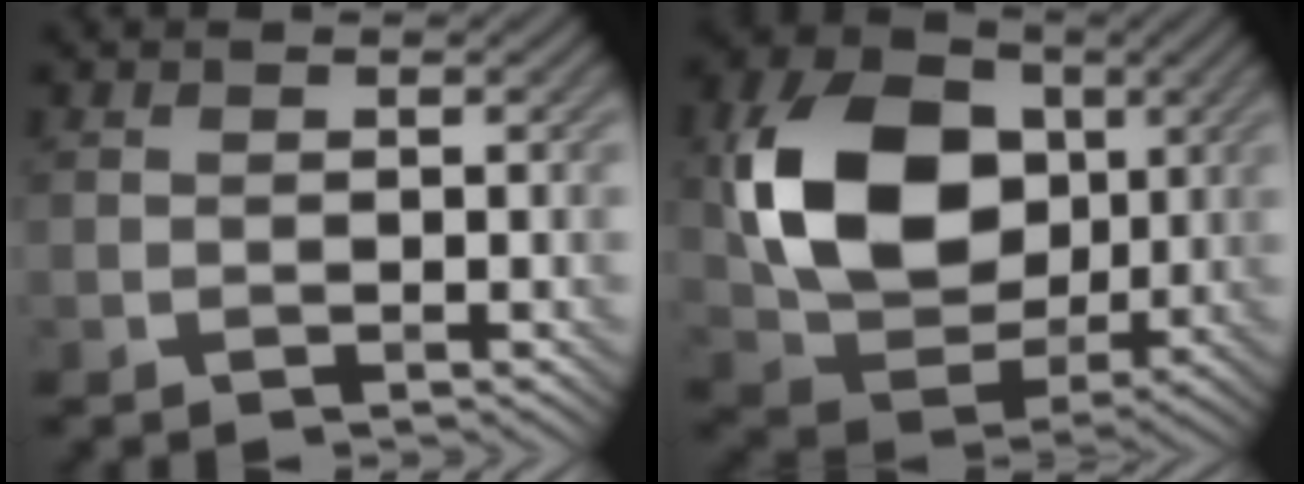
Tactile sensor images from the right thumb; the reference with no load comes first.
{"total": 13.9, "force": [2.2, 10.3, 9.1], "torque": [-0.185, 0.004, 0.044]}